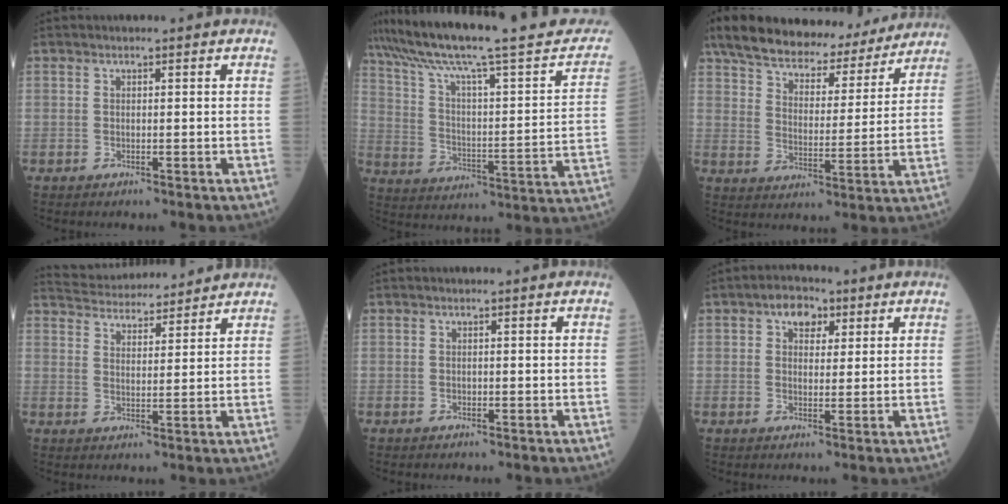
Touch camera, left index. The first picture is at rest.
{"total": 25.9, "force": [21.7, 2.4, 14.0], "torque": [-0.217, -0.020, 0.302]}
{"total": 22.4, "force": [19.6, 6.8, 8.6], "torque": [-0.151, 0.019, 0.281]}
{"total": 13.0, "force": [12.4, 1.9, 3.2], "torque": [-0.058, 0.026, 0.189]}
{"total": 0.0}
{"total": 4.3, "force": [2.2, 2.7, 2.5], "torque": [-0.041, 0.018, 0.033]}